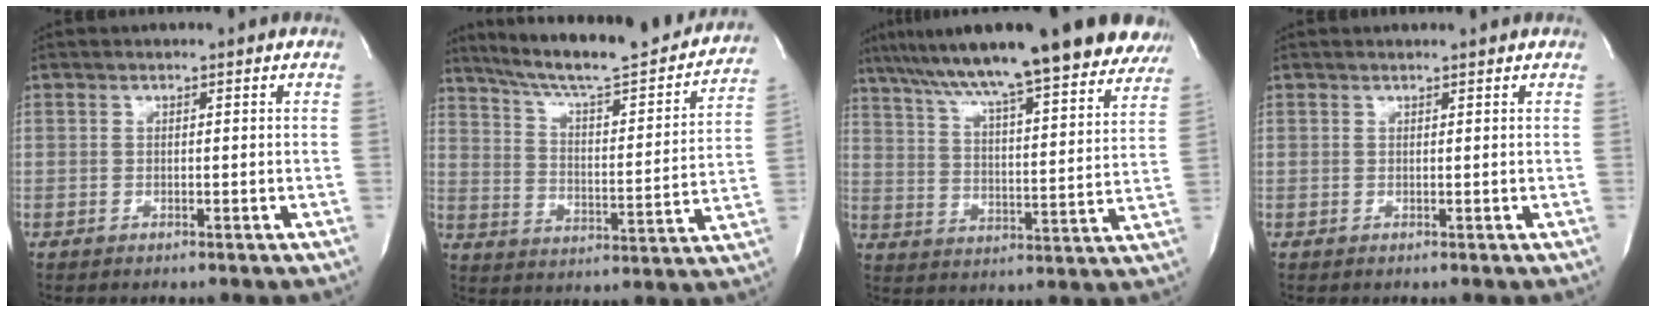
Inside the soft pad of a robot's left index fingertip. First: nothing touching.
{"total": 25.1, "force": [22.1, 3.1, 11.5], "torque": [-0.180, -0.024, 0.303]}
{"total": 25.8, "force": [20.8, 2.9, 15.0], "torque": [-0.239, 0.019, 0.292]}
{"total": 1.4, "force": [1.3, -0.1, 0.3], "torque": [-0.008, 0.006, 0.019]}